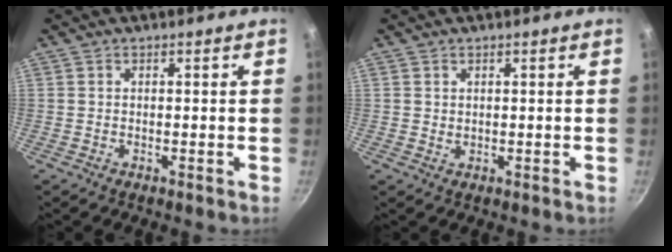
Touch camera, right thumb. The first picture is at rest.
{"total": 0.7, "force": [0.4, 0.5, 0.2], "torque": [0.000, -0.005, 0.007]}